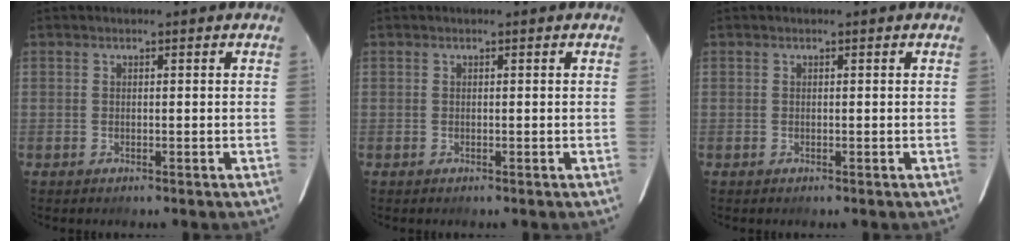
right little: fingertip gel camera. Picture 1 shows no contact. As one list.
[{"total": 0.0}, {"total": 0.0}]